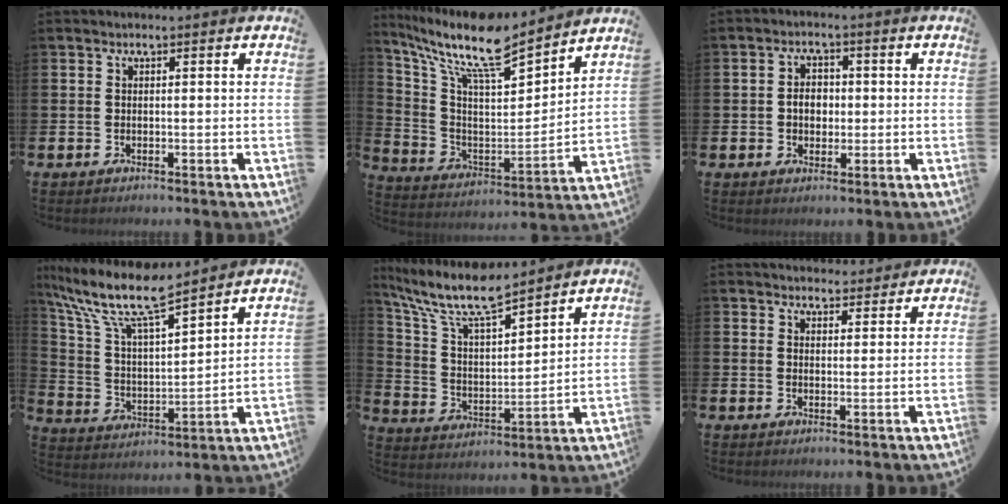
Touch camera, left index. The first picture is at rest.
{"total": 12.3, "force": [10.2, 2.7, 6.5], "torque": [-0.156, -0.071, 0.169]}
{"total": 3.4, "force": [-0.2, 2.6, 2.2], "torque": [-0.029, 0.004, -0.011]}
{"total": 10.6, "force": [9.0, 1.7, 5.3], "torque": [-0.146, -0.051, 0.152]}
{"total": 10.4, "force": [9.1, 2.0, 4.7], "torque": [-0.133, -0.049, 0.157]}
{"total": 3.5, "force": [3.3, 1.0, -0.1], "torque": [0.005, -0.016, 0.059]}